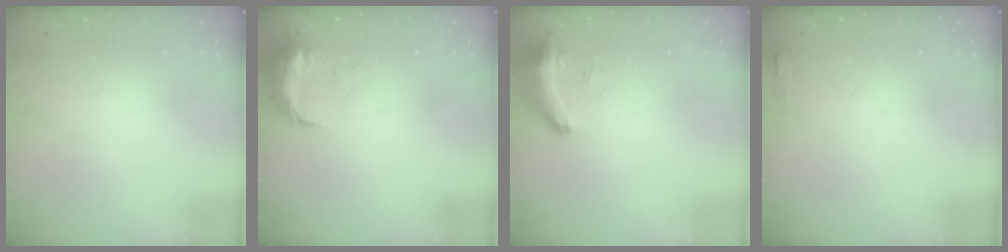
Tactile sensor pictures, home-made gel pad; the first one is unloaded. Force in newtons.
{"total": 9.8, "press": 9.7, "slide": 0.7}
{"total": 9.0, "press": 8.7, "slide": 2.3}
{"total": 2.7, "press": 2.6, "slide": 0.8}